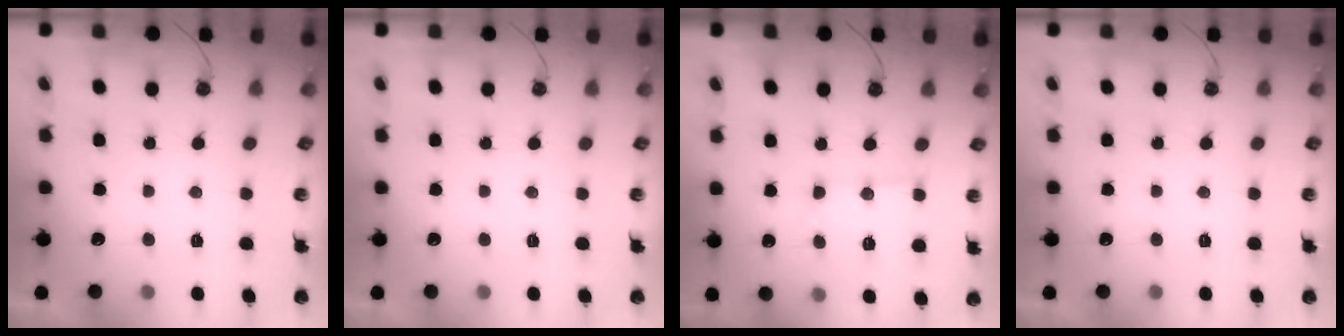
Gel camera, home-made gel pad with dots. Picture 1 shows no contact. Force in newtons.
{"total": 0.0}
{"total": 12.9, "press": 12.9, "slide": 1.2}
{"total": 0.0}